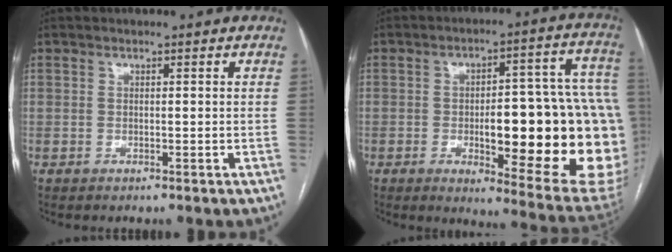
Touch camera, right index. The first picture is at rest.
{"total": 27.5, "force": [-3.4, 6.3, 26.6], "torque": [-0.249, 0.025, -0.027]}